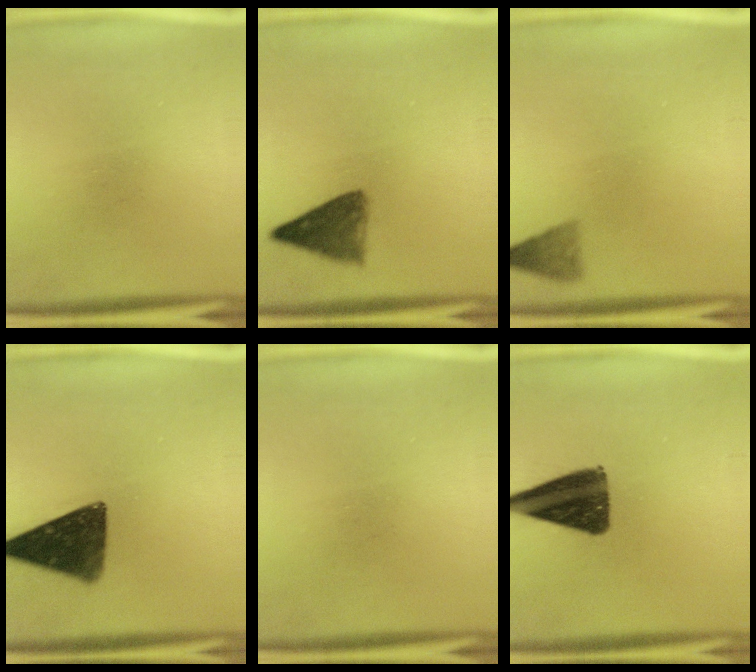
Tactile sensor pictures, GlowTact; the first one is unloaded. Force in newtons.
{"total": 5.4}
{"total": 2.5}
{"total": 12.8}
{"total": 0.0}
{"total": 13.2}